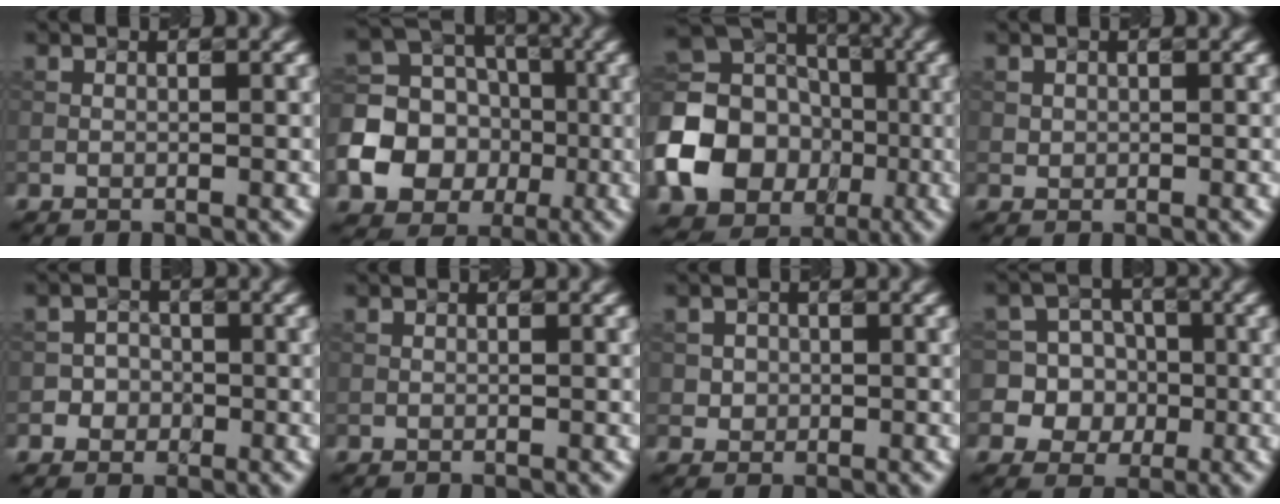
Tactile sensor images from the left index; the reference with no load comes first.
{"total": 11.5, "force": [-3.0, 10.3, 4.2], "torque": [-0.090, -0.016, -0.070]}
{"total": 14.1, "force": [-3.5, 12.4, 5.8], "torque": [-0.123, -0.024, -0.086]}
{"total": 0.7, "force": [0.2, 0.6, 0.1], "torque": [0.001, -0.003, 0.005]}
{"total": 2.4, "force": [-0.8, 2.2, 0.3], "torque": [0.021, 0.004, -0.024]}
{"total": 0.0}
{"total": 1.4, "force": [0.2, 1.4, 0.3], "torque": [0.001, -0.002, 0.013]}
{"total": 10.9, "force": [-0.3, 10.5, 2.6], "torque": [-0.086, 0.031, -0.015]}